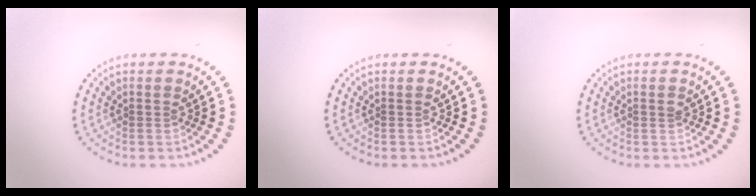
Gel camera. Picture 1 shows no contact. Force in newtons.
{"total": 0.0}
{"total": 0.7, "press": 0.6, "slide": 0.2}